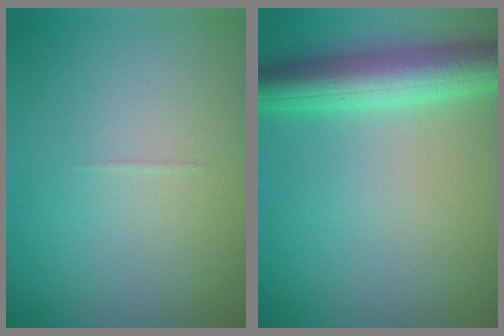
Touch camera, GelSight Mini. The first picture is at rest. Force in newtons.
{"total": 6.2, "press": 6.2, "slide": 0.2}